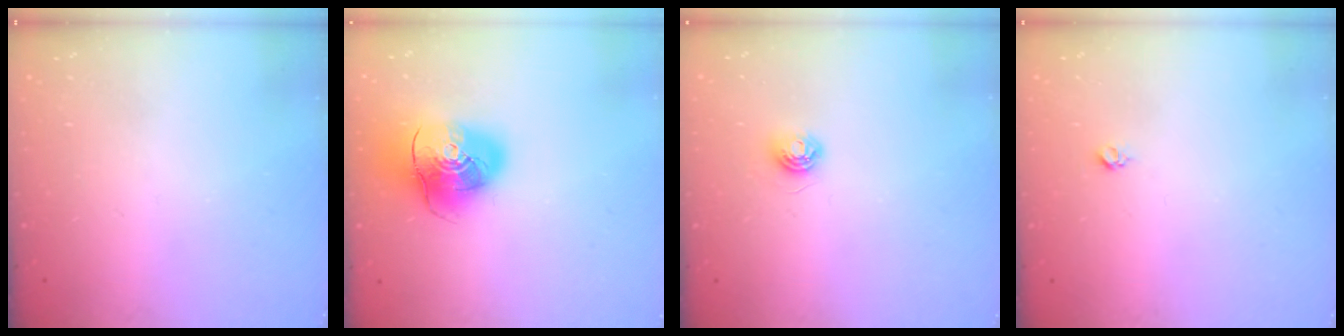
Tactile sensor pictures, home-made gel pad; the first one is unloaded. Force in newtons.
{"total": 14.0, "press": 13.8, "slide": 2.3}
{"total": 5.0, "press": 4.9, "slide": 0.6}
{"total": 3.0, "press": 2.9, "slide": 0.4}